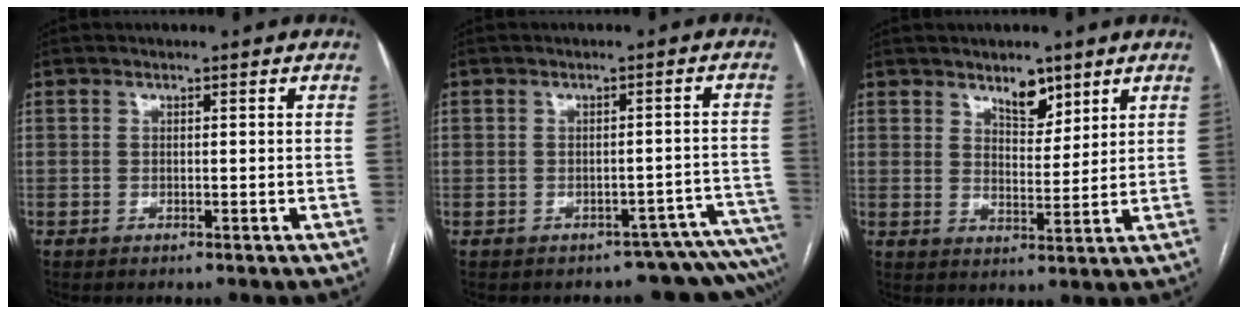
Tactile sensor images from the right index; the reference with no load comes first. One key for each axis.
{"total": 9.1, "fx": -8.8, "fy": 2.1, "fz": -0.4, "tx": 0.041, "ty": 0.046, "tz": -0.088}
{"total": 4.8, "fx": 3.5, "fy": 2.1, "fz": 2.5, "tx": -0.038, "ty": -0.007, "tz": 0.061}